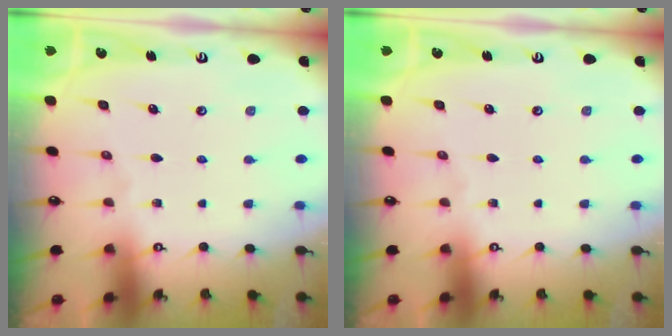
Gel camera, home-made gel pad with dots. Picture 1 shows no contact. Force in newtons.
{"total": 0.0}